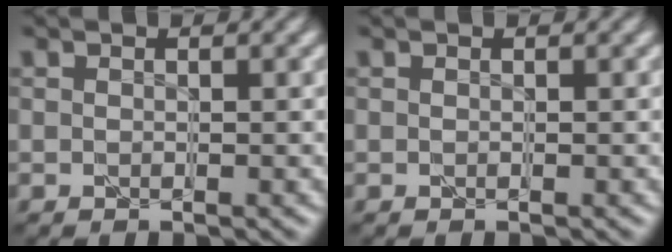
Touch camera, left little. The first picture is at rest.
{"total": 0.0}